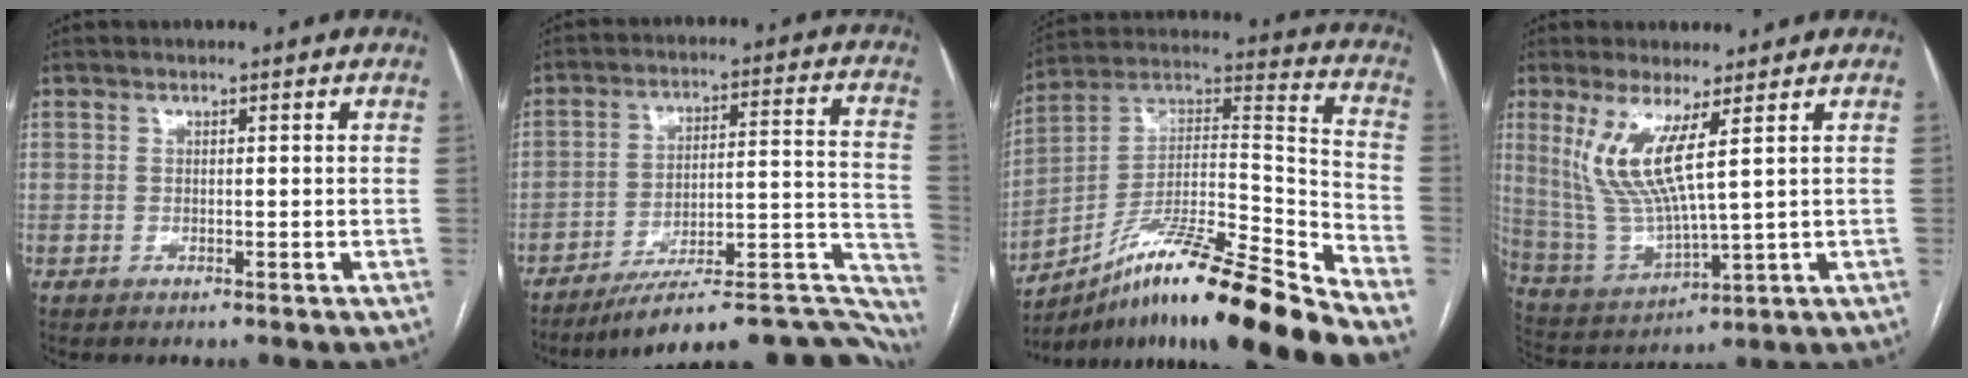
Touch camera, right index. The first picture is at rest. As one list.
[{"total": 25.3, "force": [-22.2, 4.4, 11.4], "torque": [-0.055, 0.045, -0.294]}, {"total": 21.9, "force": [-17.1, -0.7, 13.7], "torque": [-0.215, 0.014, -0.294]}, {"total": 10.1, "force": [4.1, 1.1, 9.2], "torque": [-0.210, -0.016, 0.090]}]